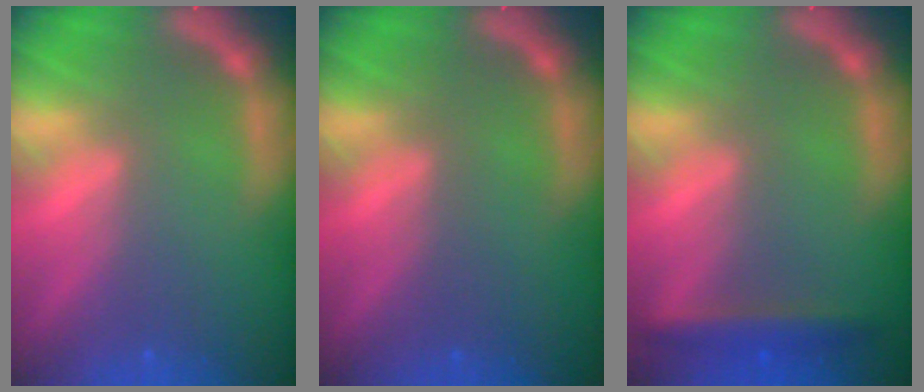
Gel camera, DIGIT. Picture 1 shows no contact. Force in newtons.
{"total": 0.0}
{"total": 3.0}